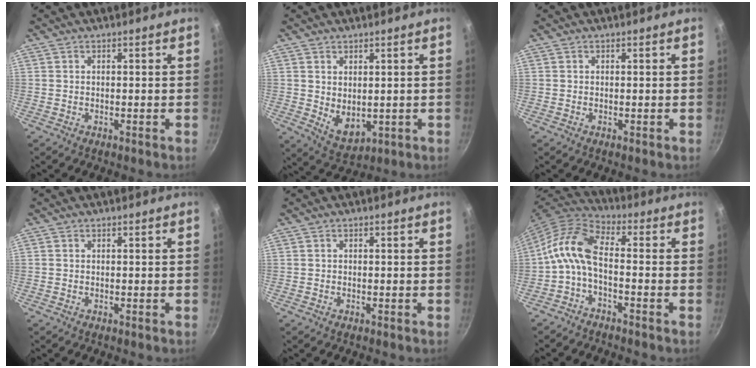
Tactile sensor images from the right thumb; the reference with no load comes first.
{"total": 5.9, "force": [1.1, 3.8, 4.4], "torque": [-0.060, -0.022, 0.033]}
{"total": 0.0}
{"total": 0.0}
{"total": 0.0}
{"total": 9.3, "force": [-2.2, 4.4, 7.9], "torque": [-0.174, 0.039, -0.058]}